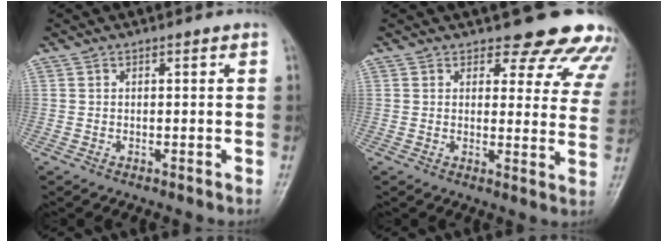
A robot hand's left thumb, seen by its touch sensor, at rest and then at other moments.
{"total": 14.4, "force": [12.7, 5.1, 4.3], "torque": [0.008, -0.086, 0.121]}